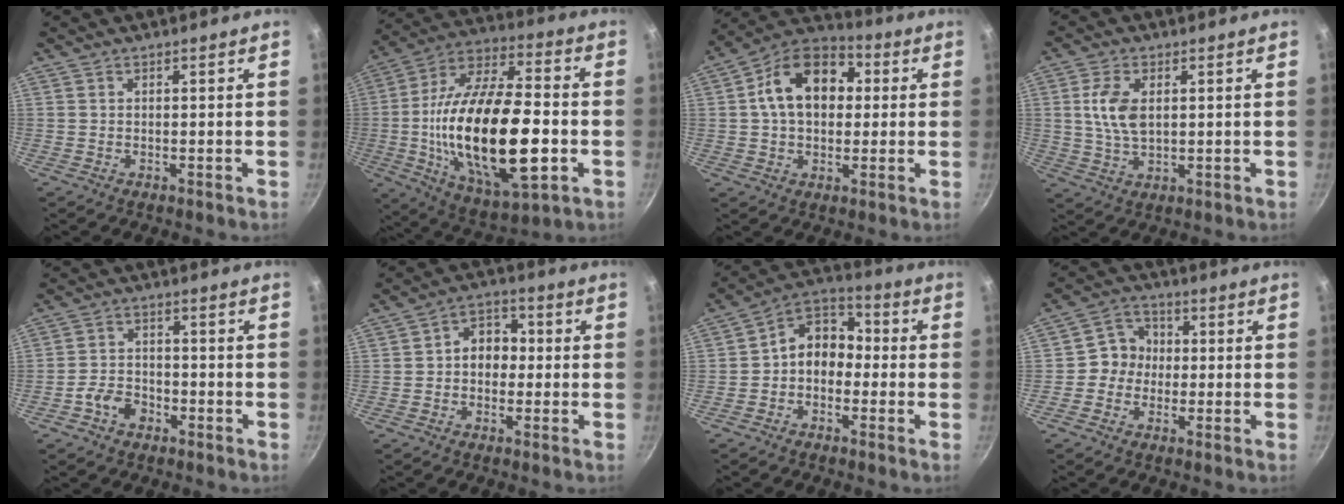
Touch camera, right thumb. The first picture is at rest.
{"total": 29.8, "force": [-4.3, 13.1, 26.4], "torque": [-0.474, 0.015, -0.069]}
{"total": 16.0, "force": [2.7, 11.2, 11.0], "torque": [-0.148, 0.029, 0.023]}
{"total": 7.5, "force": [1.4, 4.3, 6.0], "torque": [-0.113, -0.001, 0.027]}
{"total": 5.1, "force": [-2.8, 3.5, 2.4], "torque": [-0.033, 0.031, -0.052]}
{"total": 7.0, "force": [-0.1, 5.6, 4.3], "torque": [-0.018, 0.021, -0.015]}
{"total": 9.3, "force": [-1.2, 7.3, 5.6], "torque": [-0.049, 0.044, -0.045]}
{"total": 6.3, "force": [-0.6, 5.8, 2.2], "torque": [0.006, 0.019, -0.027]}